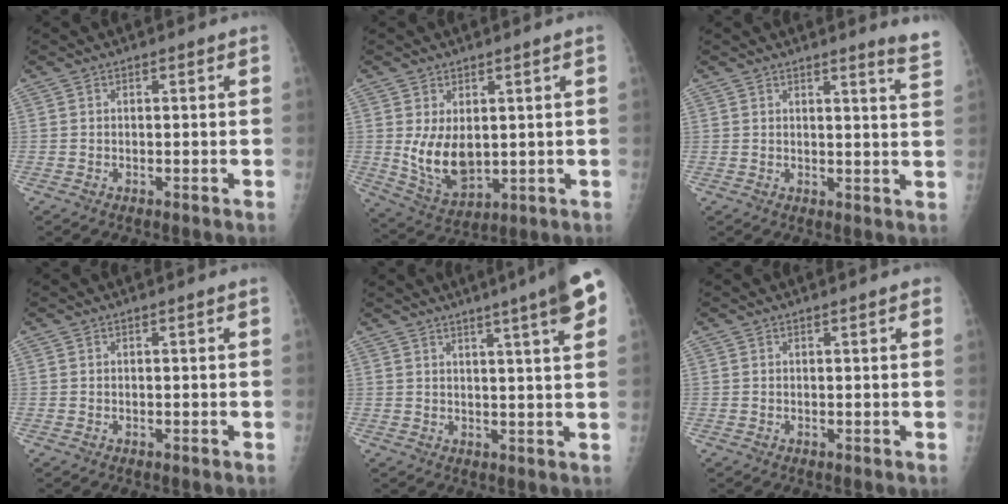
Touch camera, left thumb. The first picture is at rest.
{"total": 8.9, "force": [1.0, 5.1, 7.3], "torque": [-0.118, -0.020, 0.042]}
{"total": 5.0, "force": [4.5, -0.6, 2.1], "torque": [-0.026, -0.047, 0.038]}
{"total": 0.0}
{"total": 11.1, "force": [6.5, 0.5, 9.0], "torque": [-0.116, -0.012, 0.074]}
{"total": 1.0, "force": [0.6, 0.1, 0.8], "torque": [-0.009, 0.002, 0.006]}